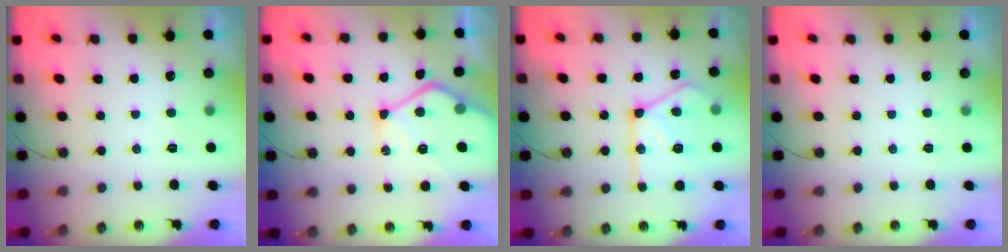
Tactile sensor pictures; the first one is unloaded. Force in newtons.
{"total": 16.9, "press": 16.8, "slide": 1.7}
{"total": 17.3, "press": 17.2, "slide": 1.9}
{"total": 0.0}